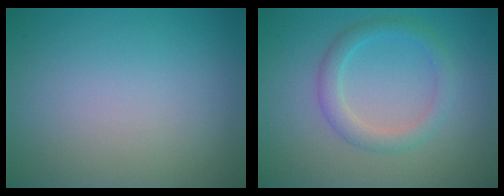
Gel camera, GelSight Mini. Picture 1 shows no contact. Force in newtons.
{"total": 2.4, "press": 2.4, "slide": 0.2}